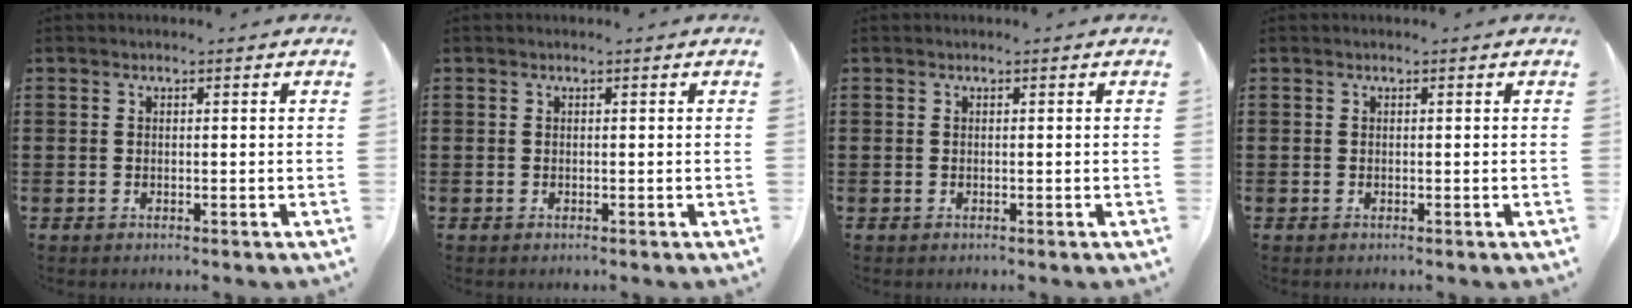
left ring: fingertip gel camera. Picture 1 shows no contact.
{"total": 0.0}
{"total": 0.0}
{"total": 0.0}